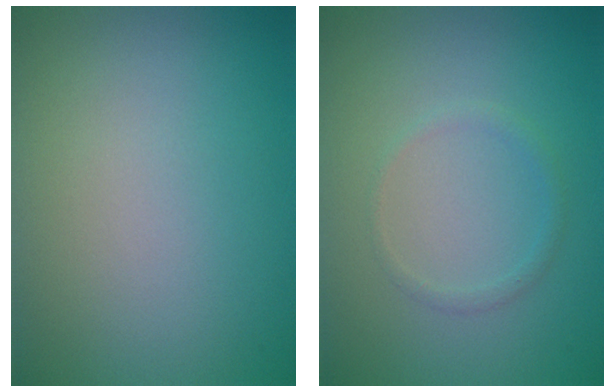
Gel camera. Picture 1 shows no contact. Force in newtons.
{"total": 0.9, "press": 0.9, "slide": 0.1}